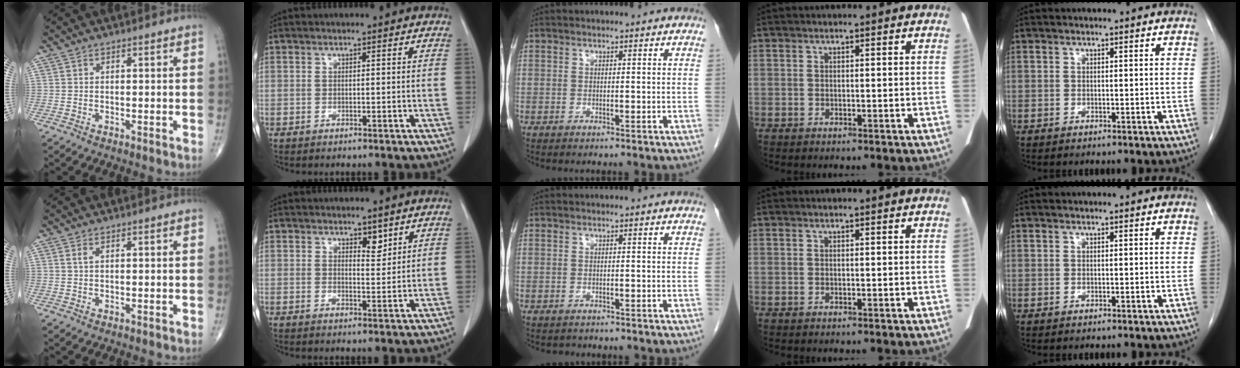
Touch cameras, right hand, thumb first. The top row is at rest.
{"thumb": {"total": 0.9, "force": [0.3, 0.4, 0.7], "torque": [-0.018, 0.007, 0.007]}, "index": {"total": 2.5, "force": [1.7, 1.0, 1.5], "torque": [-0.019, -0.006, 0.029]}, "middle": {"total": 1.0, "force": [-0.9, 0.5, 0.0], "torque": [-0.012, -0.002, -0.013]}}